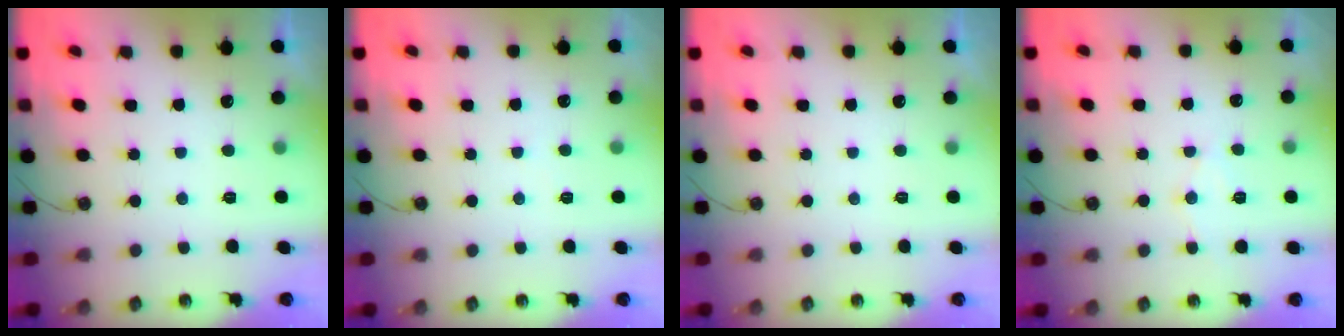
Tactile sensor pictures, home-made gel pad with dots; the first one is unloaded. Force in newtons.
{"total": 2.7, "press": 2.7, "slide": 0.4}
{"total": 0.0}
{"total": 7.1, "press": 7.1, "slide": 0.5}